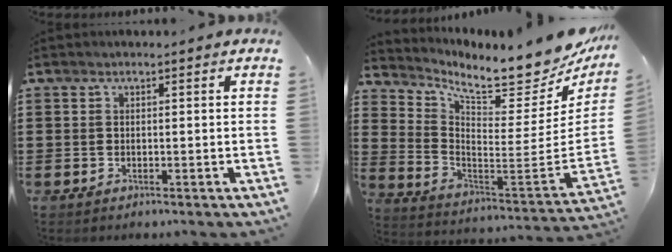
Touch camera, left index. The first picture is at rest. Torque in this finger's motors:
{"motor_torque": [2.14, 0.00, 0.52, 0.10]}